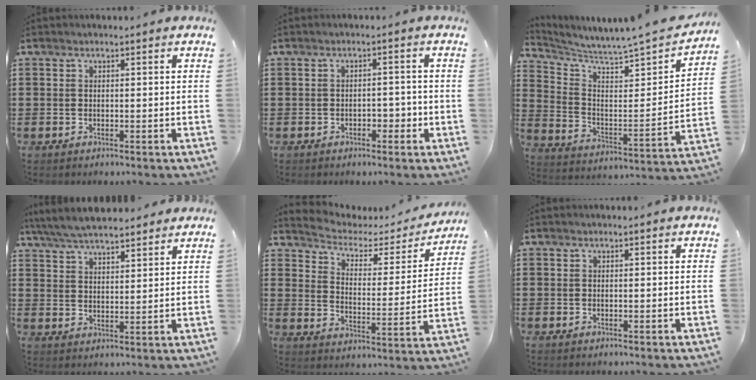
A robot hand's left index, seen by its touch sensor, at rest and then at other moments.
{"total": 2.4, "force": [-1.4, 1.1, 1.6], "torque": [-0.030, 0.004, -0.030]}
{"total": 3.8, "force": [3.5, 0.0, 1.4], "torque": [-0.051, -0.048, 0.049]}
{"total": 6.0, "force": [5.6, 1.0, 1.8], "torque": [-0.056, -0.015, 0.102]}
{"total": 2.9, "force": [2.3, 1.4, 0.9], "torque": [-0.038, -0.022, 0.030]}
{"total": 0.0}